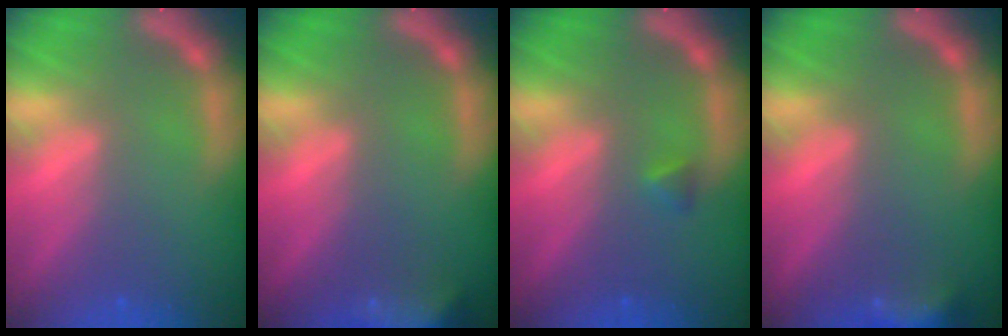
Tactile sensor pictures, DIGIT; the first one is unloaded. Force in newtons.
{"total": 7.9}
{"total": 0.9}
{"total": 4.4}